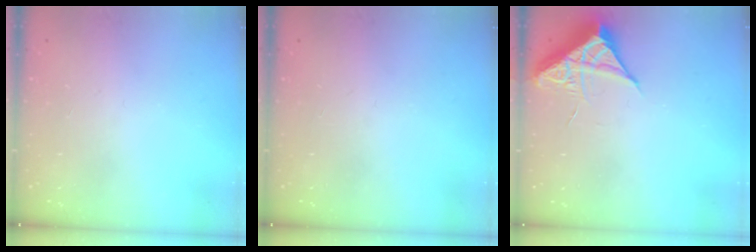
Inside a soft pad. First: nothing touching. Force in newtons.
{"total": 0.0}
{"total": 6.4, "press": 6.4, "slide": 0.4}